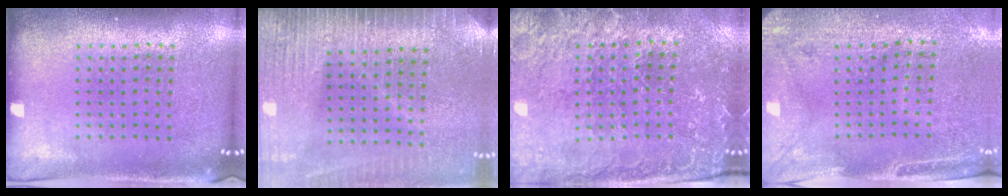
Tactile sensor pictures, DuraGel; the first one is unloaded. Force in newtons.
{"total": 3.6, "press": 3.2, "slide": 1.6}
{"total": 1.5, "press": 1.4, "slide": 0.5}
{"total": 2.9, "press": 2.5, "slide": 1.6}